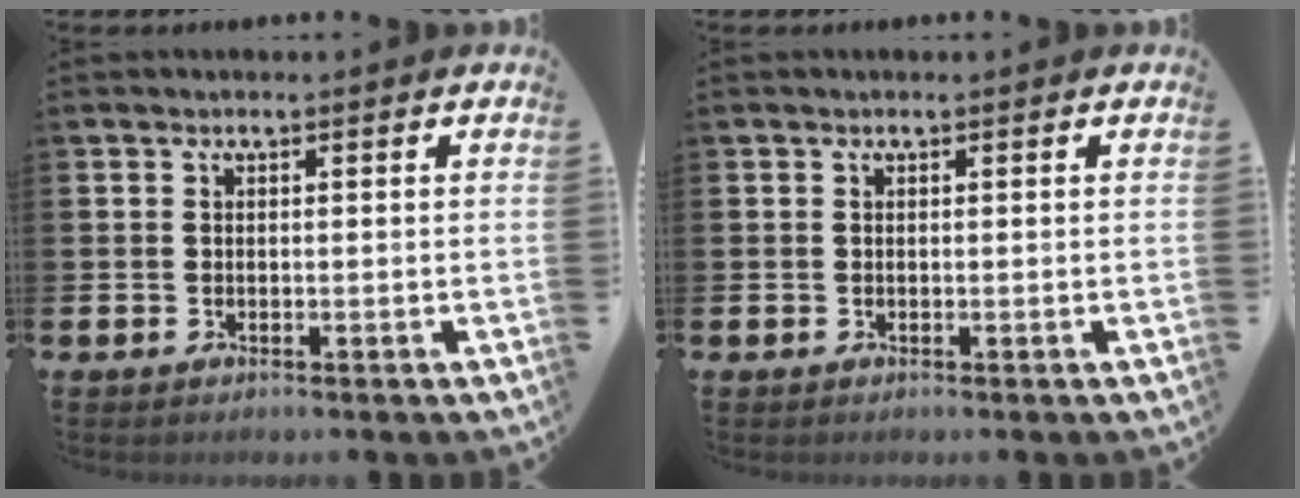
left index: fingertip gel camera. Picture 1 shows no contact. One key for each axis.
{"total": 0.0}